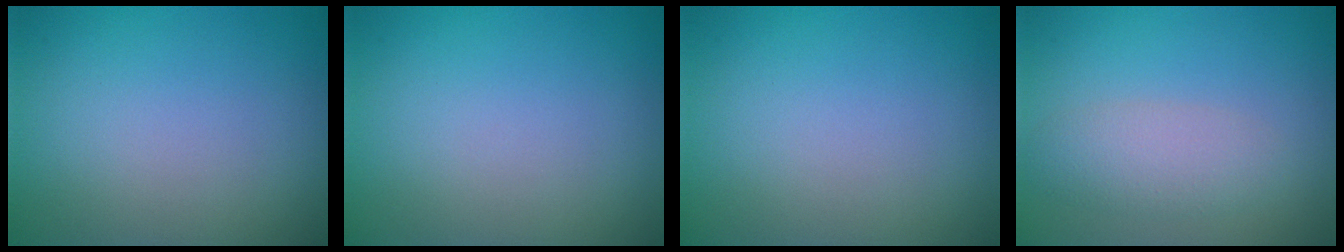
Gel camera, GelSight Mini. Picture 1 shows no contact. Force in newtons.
{"total": 0.0}
{"total": 0.0}
{"total": 2.8, "press": 2.8, "slide": 0.3}